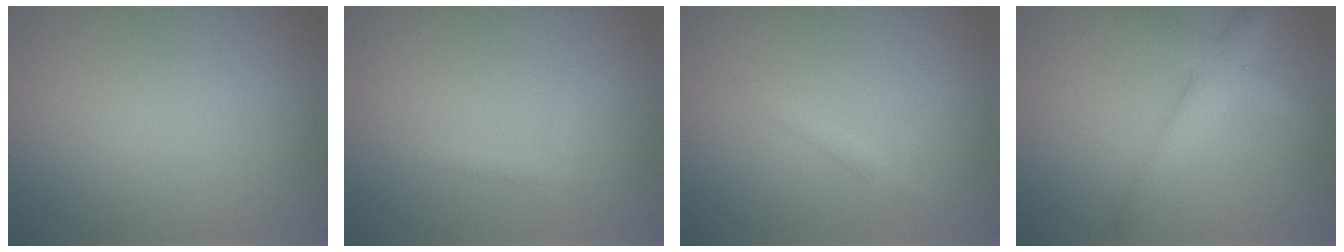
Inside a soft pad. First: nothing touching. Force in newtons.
{"total": 0.8, "press": 0.8, "slide": 0.1}
{"total": 1.1, "press": 1.1, "slide": 0.1}
{"total": 4.0, "press": 4.0, "slide": 0.0}